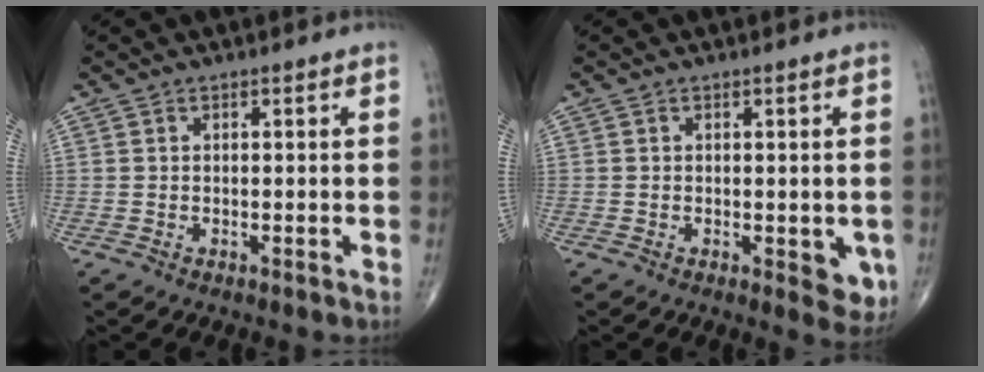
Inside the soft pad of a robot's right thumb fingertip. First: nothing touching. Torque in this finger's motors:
{"motor_torque": [0.75, 0.69, 0.05, 0.02, 0.12]}